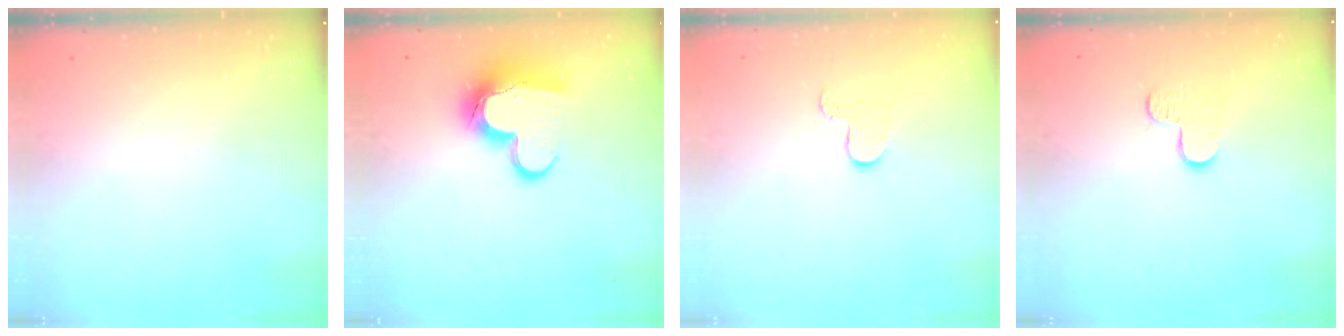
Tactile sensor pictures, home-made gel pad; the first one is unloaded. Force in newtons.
{"total": 14.3, "press": 14.3, "slide": 1.1}
{"total": 6.2, "press": 6.1, "slide": 0.5}
{"total": 6.1, "press": 6.1, "slide": 0.6}